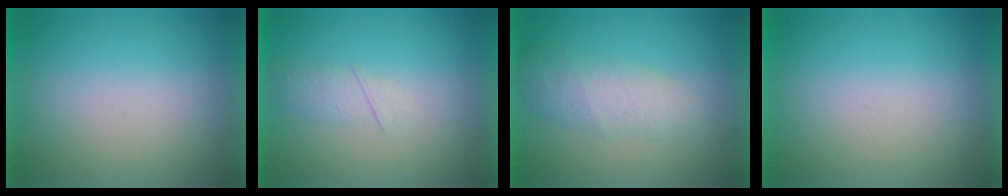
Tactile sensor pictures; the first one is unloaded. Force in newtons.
{"total": 2.1}
{"total": 2.3}
{"total": 0.0}